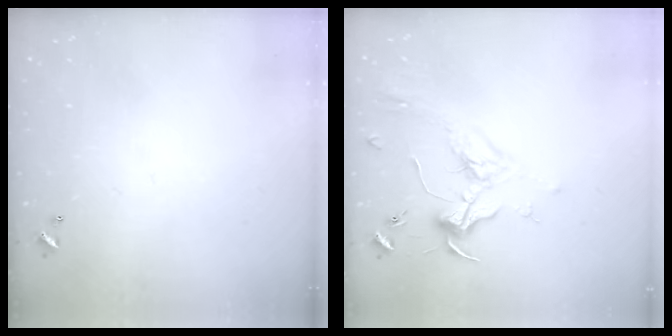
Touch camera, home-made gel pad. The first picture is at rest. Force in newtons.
{"total": 1.8, "press": 1.6, "slide": 0.7}